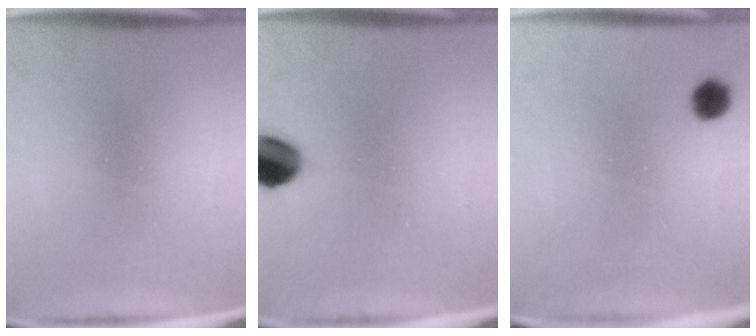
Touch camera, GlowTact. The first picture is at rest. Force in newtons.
{"total": 9.0}
{"total": 3.5}